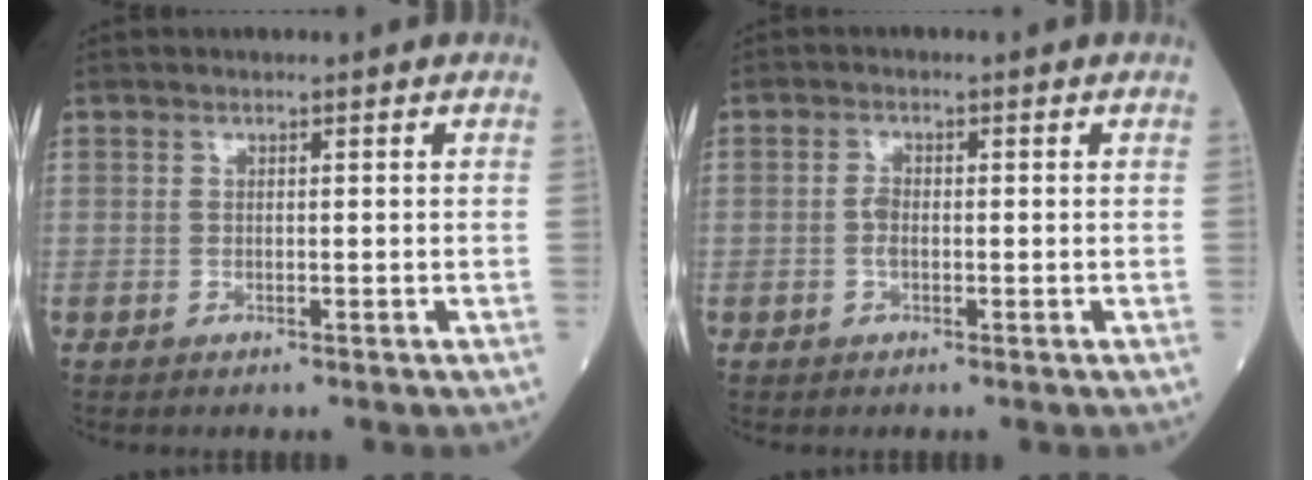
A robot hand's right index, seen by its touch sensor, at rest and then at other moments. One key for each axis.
{"total": 1.8, "fx": -0.3, "fy": 0.9, "fz": 1.6, "tx": -0.033, "ty": 0.003, "tz": -0.007}